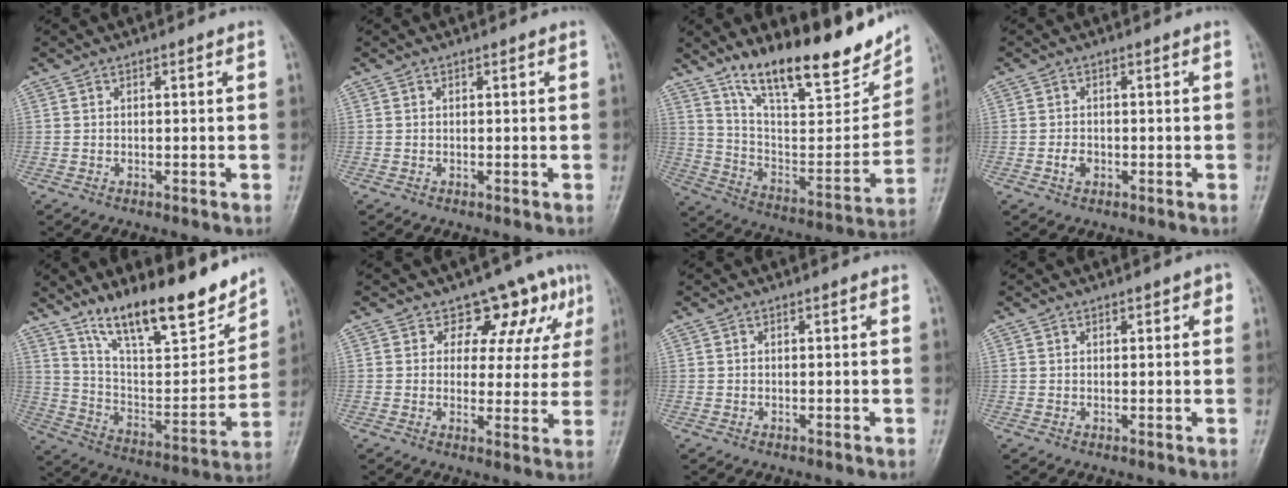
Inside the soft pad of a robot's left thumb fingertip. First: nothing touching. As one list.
[{"total": 0.0}, {"total": 24.2, "force": [16.8, 7.6, 15.7], "torque": [-0.198, -0.070, 0.278]}, {"total": 2.1, "force": [-0.7, 1.6, 1.2], "torque": [-0.018, 0.004, -0.014]}, {"total": 20.5, "force": [15.4, 5.5, 12.4], "torque": [-0.158, -0.086, 0.265]}, {"total": 9.7, "force": [5.8, 6.5, 4.4], "torque": [-0.002, -0.021, 0.062]}, {"total": 0.0}, {"total": 1.7, "force": [0.8, 0.9, 1.2], "torque": [-0.004, 0.000, 0.009]}]